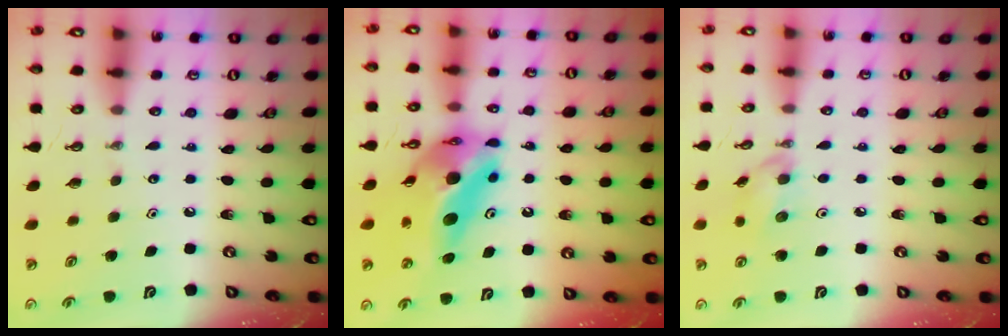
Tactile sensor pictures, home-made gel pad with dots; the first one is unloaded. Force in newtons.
{"total": 17.4, "press": 15.7, "slide": 7.4}
{"total": 7.3, "press": 7.1, "slide": 1.2}